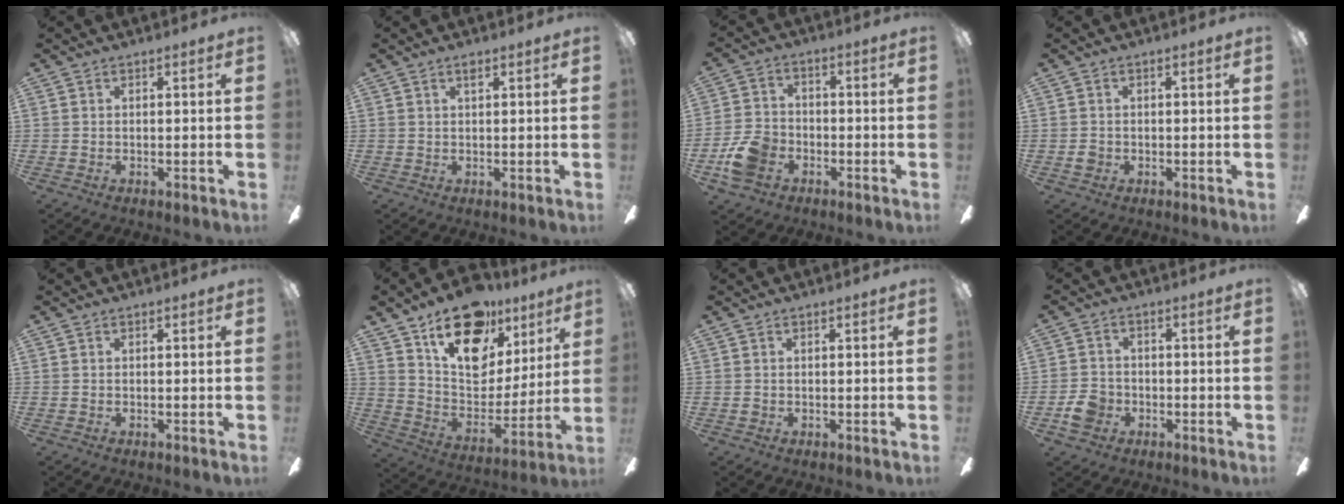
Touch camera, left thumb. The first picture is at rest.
{"total": 1.1, "force": [0.7, 0.4, 0.7], "torque": [-0.016, 0.002, 0.012]}
{"total": 9.8, "force": [-4.1, 7.4, 4.9], "torque": [-0.105, 0.027, -0.074]}
{"total": 1.6, "force": [-0.4, 1.4, 0.5], "torque": [-0.009, 0.006, -0.010]}
{"total": 0.0}
{"total": 21.3, "force": [13.5, 12.4, 10.9], "torque": [-0.163, -0.075, 0.240]}
{"total": 0.6, "force": [-0.1, 0.6, 0.2], "torque": [-0.003, 0.005, -0.005]}
{"total": 5.9, "force": [-2.4, 4.8, 2.3], "torque": [-0.048, 0.011, -0.045]}